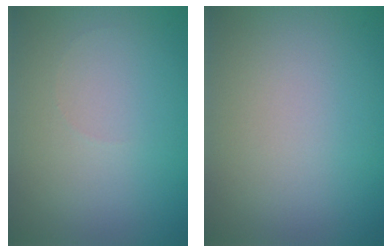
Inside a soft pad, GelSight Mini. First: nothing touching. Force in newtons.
{"total": 0.0}